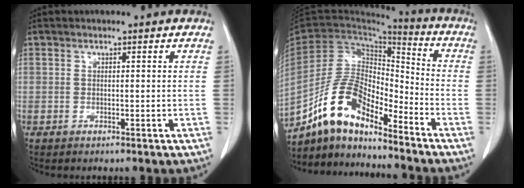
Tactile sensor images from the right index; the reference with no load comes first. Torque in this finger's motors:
{"motor_torque": [0.51, -0.57, -0.06, -0.06]}